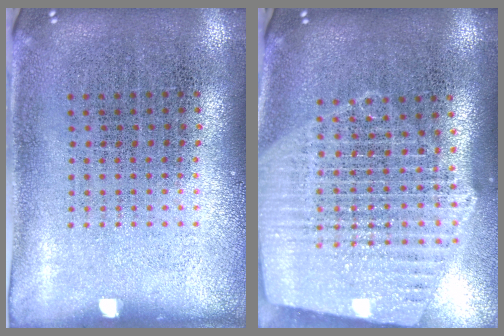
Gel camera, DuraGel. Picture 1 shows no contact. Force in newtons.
{"total": 2.3, "press": 2.0, "slide": 1.1}